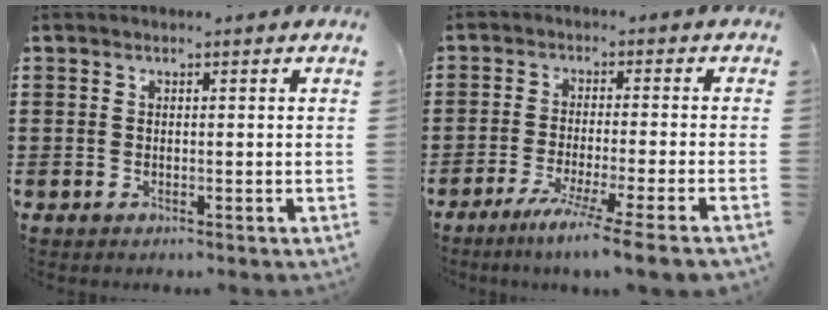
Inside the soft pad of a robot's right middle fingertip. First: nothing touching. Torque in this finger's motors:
{"motor_torque": [1.87, -0.26, 0.56, 0.18]}